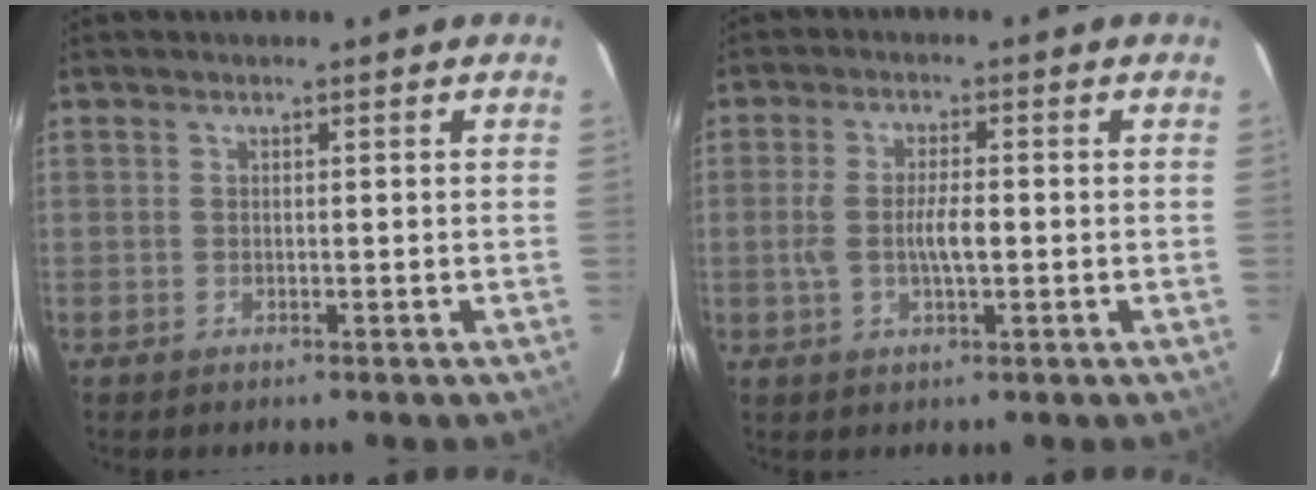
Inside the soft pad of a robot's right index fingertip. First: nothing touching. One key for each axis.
{"total": 5.5, "fx": -0.7, "fy": 1.7, "fz": 5.2, "tx": -0.102, "ty": 0.001, "tz": -0.012}